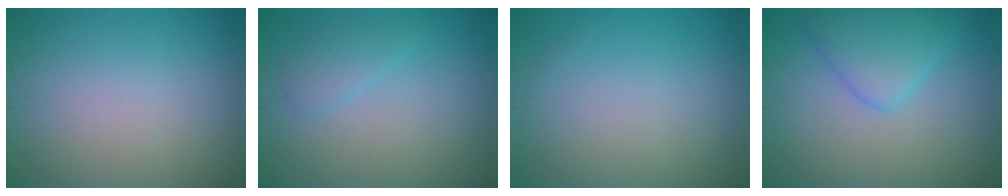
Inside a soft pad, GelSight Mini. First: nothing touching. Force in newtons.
{"total": 1.6, "press": 1.6, "slide": 0.2}
{"total": 0.0}
{"total": 3.6, "press": 3.6, "slide": 0.1}